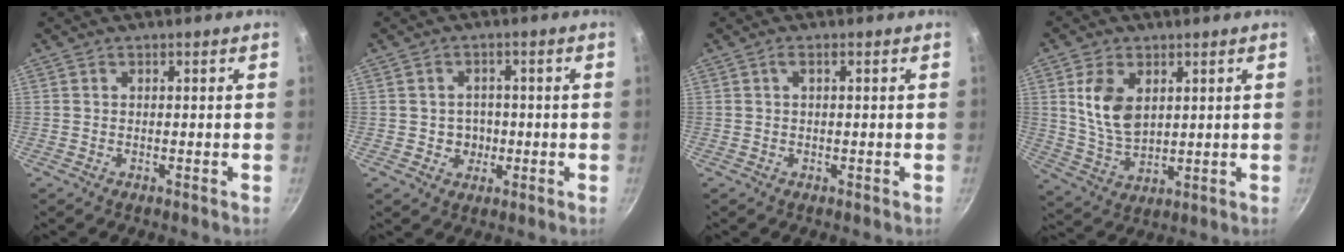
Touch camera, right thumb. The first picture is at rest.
{"total": 3.8, "force": [-0.6, 3.5, 1.3], "torque": [0.004, 0.005, -0.008]}
{"total": 1.2, "force": [0.2, 0.3, 1.2], "torque": [-0.020, 0.003, 0.002]}
{"total": 9.8, "force": [2.9, 6.1, 7.0], "torque": [-0.125, -0.023, 0.065]}